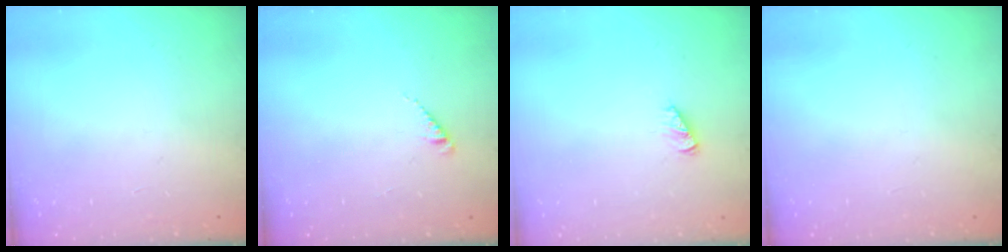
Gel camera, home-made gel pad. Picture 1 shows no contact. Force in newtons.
{"total": 2.3, "press": 2.3, "slide": 0.4}
{"total": 2.0, "press": 2.0, "slide": 0.3}
{"total": 0.0}